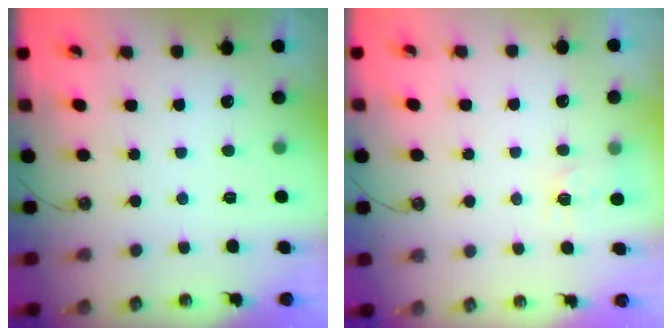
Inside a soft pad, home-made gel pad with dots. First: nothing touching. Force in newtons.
{"total": 5.6, "press": 5.6, "slide": 0.6}